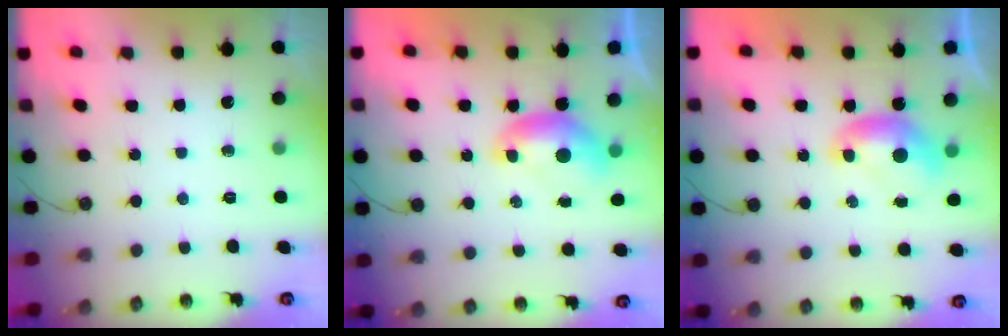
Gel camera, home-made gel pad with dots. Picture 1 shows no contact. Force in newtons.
{"total": 0.8, "press": 0.8, "slide": 0.2}
{"total": 0.0}